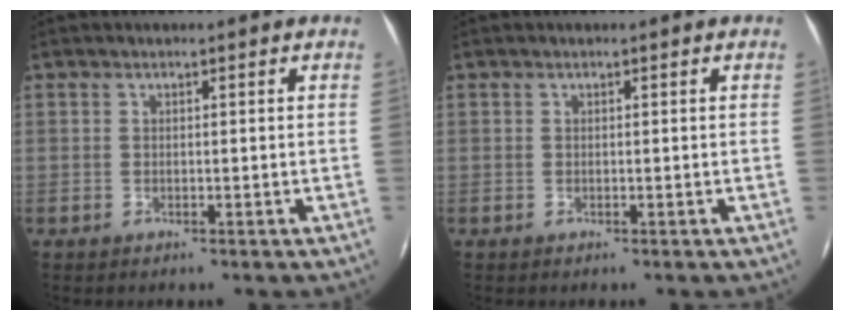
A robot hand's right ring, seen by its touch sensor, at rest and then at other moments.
{"total": 0.0}